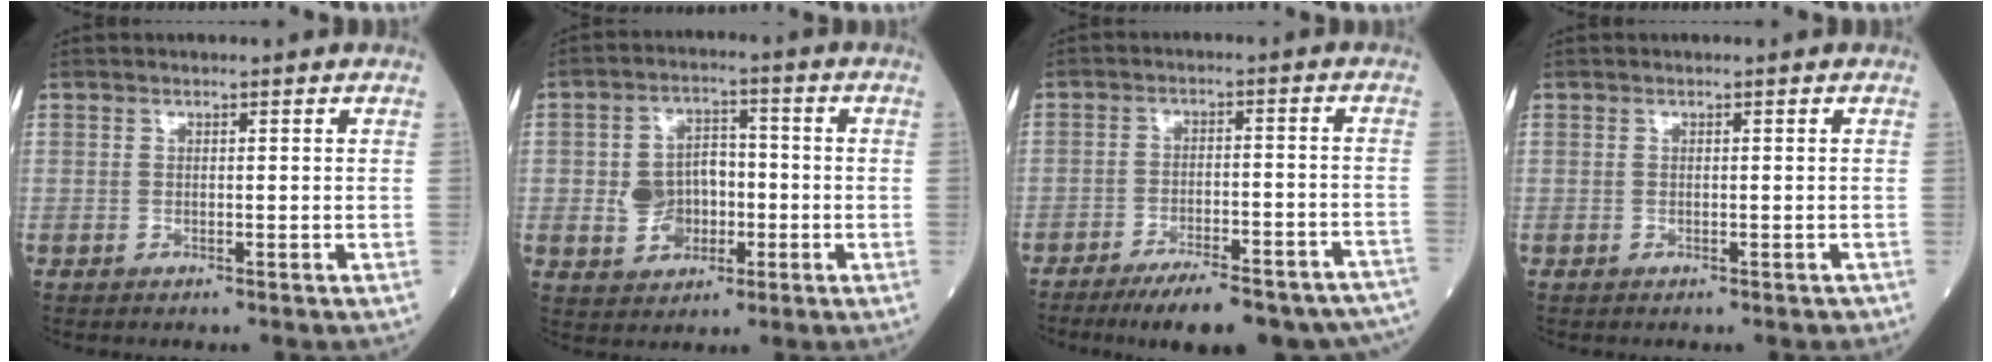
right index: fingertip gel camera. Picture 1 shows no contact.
{"total": 7.2, "force": [-1.3, 5.6, 4.5], "torque": [-0.086, 0.016, -0.018]}
{"total": 19.7, "force": [-16.8, 4.0, 9.6], "torque": [-0.080, 0.009, -0.220]}
{"total": 0.7, "force": [-0.6, 0.3, 0.3], "torque": [-0.003, 0.001, -0.006]}